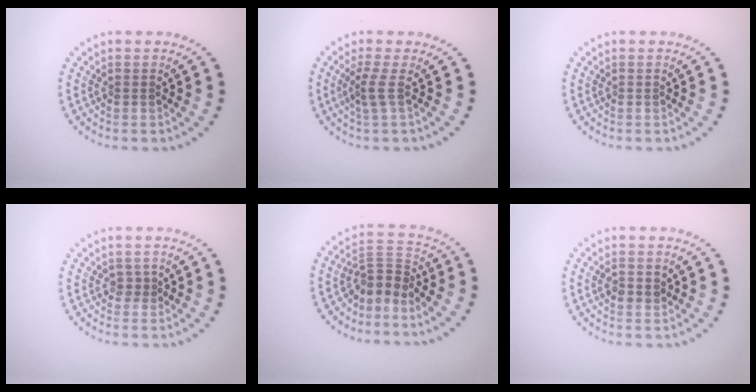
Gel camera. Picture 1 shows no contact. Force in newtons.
{"total": 2.0, "press": 1.3, "slide": 1.5}
{"total": 0.0}
{"total": 0.6, "press": 0.2, "slide": 0.6}
{"total": 2.8, "press": 1.9, "slide": 2.1}
{"total": 1.4, "press": 1.4, "slide": 0.3}